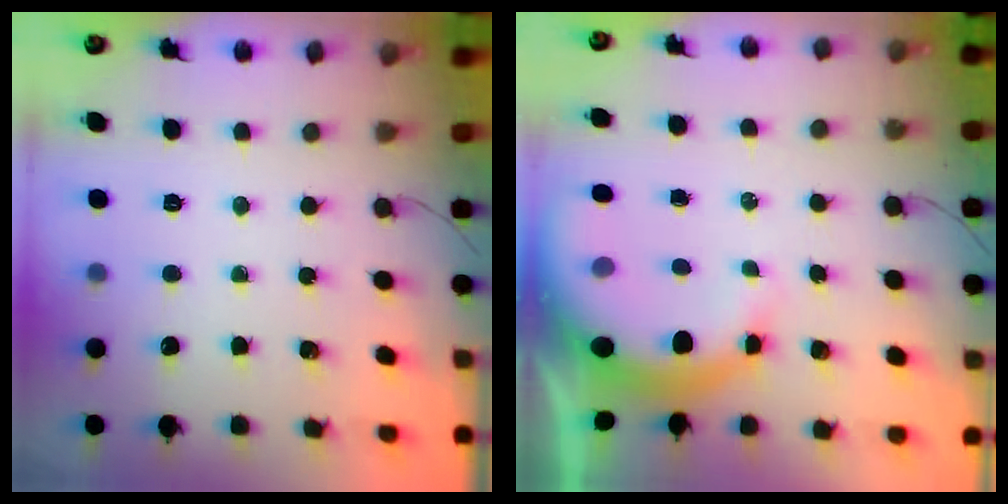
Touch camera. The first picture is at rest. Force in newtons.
{"total": 9.4, "press": 9.2, "slide": 1.8}